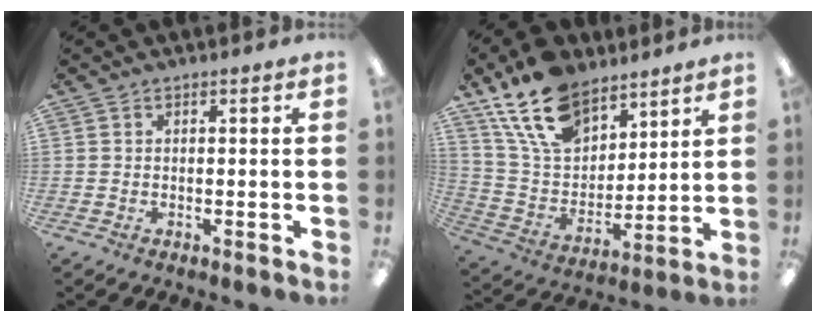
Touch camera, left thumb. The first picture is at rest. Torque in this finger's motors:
{"motor_torque": [2.54, 1.49, 1.57, -1.20, 0.13]}